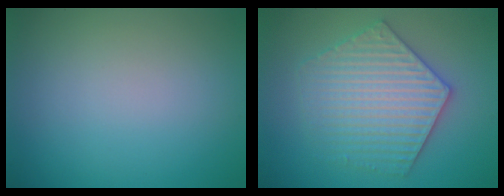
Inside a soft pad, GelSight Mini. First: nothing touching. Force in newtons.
{"total": 6.1, "press": 6.1, "slide": 0.9}